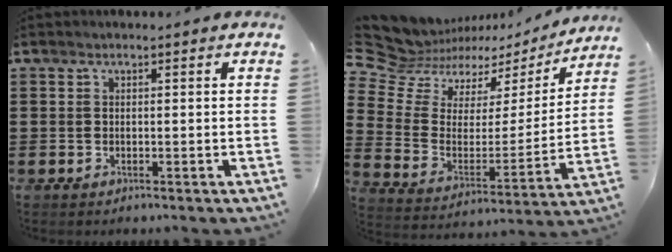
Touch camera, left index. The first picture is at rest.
{"total": 7.7, "force": [6.8, 3.6, 0.1], "torque": [-0.054, -0.052, 0.124]}